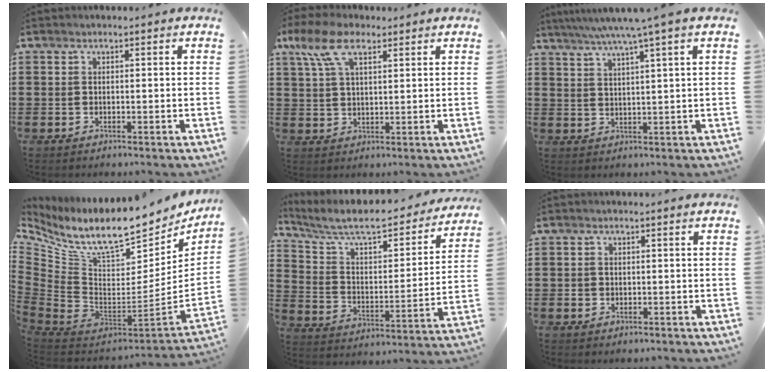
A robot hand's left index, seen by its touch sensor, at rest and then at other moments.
{"total": 7.5, "force": [4.1, 3.5, 5.3], "torque": [-0.117, 0.012, 0.075]}
{"total": 5.0, "force": [3.4, -1.0, 3.6], "torque": [-0.077, -0.011, 0.055]}
{"total": 12.1, "force": [8.2, 3.8, 8.0], "torque": [-0.168, -0.074, 0.139]}
{"total": 7.5, "force": [6.7, 1.2, 3.2], "torque": [-0.094, -0.051, 0.110]}
{"total": 1.1, "force": [-0.5, 1.0, 0.1], "torque": [-0.006, 0.004, -0.012]}